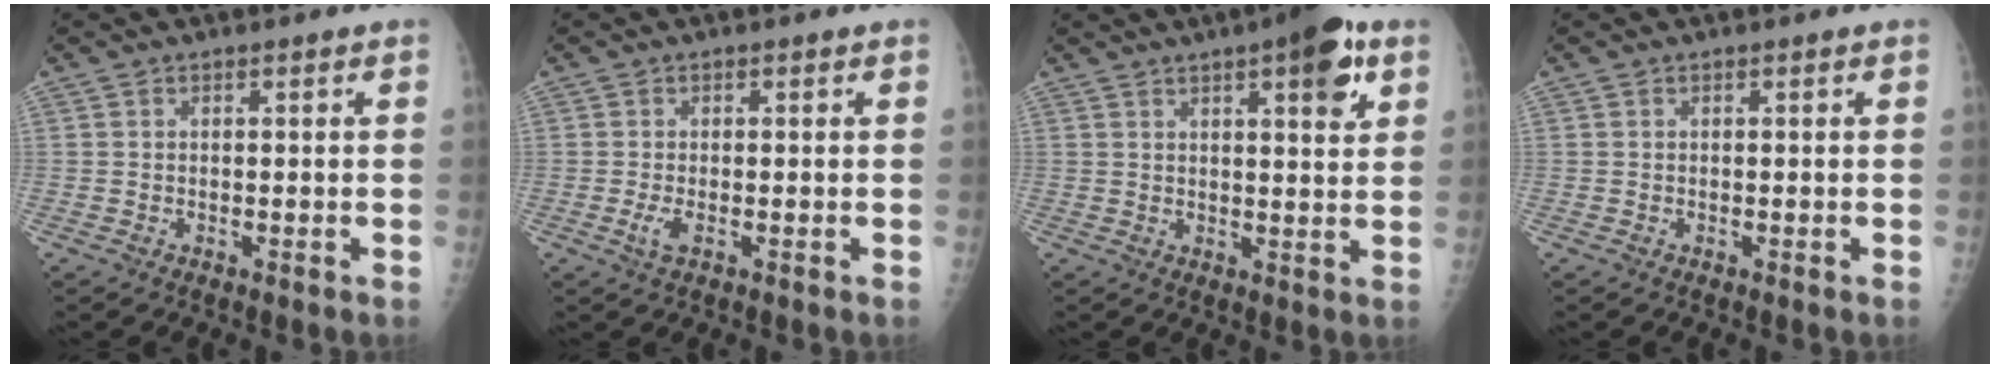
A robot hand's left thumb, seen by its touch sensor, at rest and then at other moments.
{"total": 2.0, "force": [-0.6, 0.7, 1.8], "torque": [-0.047, -0.007, -0.011]}
{"total": 9.8, "force": [4.9, 2.9, 8.0], "torque": [-0.091, -0.015, 0.061]}
{"total": 0.0}